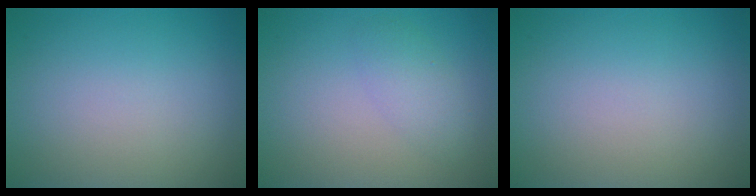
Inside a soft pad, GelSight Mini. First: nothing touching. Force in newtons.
{"total": 2.1, "press": 2.1, "slide": 0.1}
{"total": 0.0}